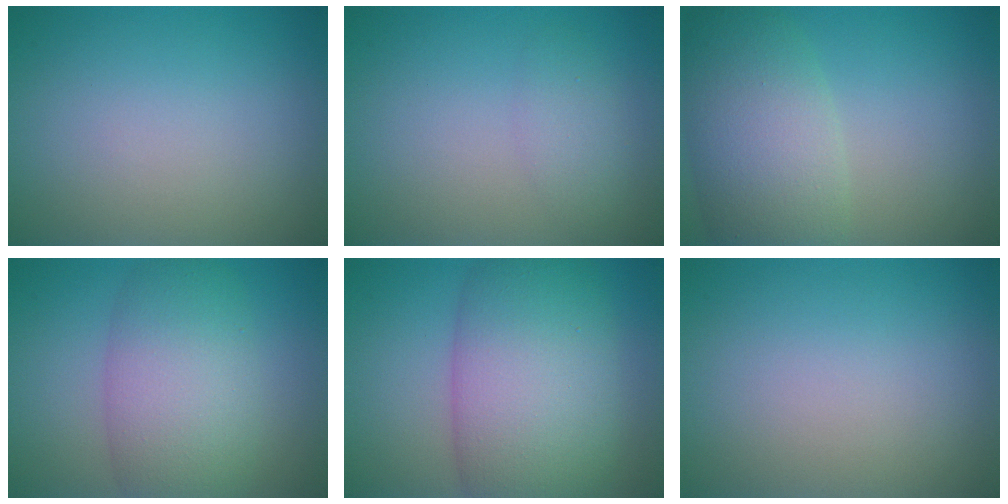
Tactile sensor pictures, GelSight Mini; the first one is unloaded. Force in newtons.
{"total": 1.8, "press": 1.8, "slide": 0.0}
{"total": 7.3, "press": 7.3, "slide": 0.2}
{"total": 7.4, "press": 7.4, "slide": 0.2}
{"total": 11.1, "press": 11.1, "slide": 0.4}
{"total": 0.0}